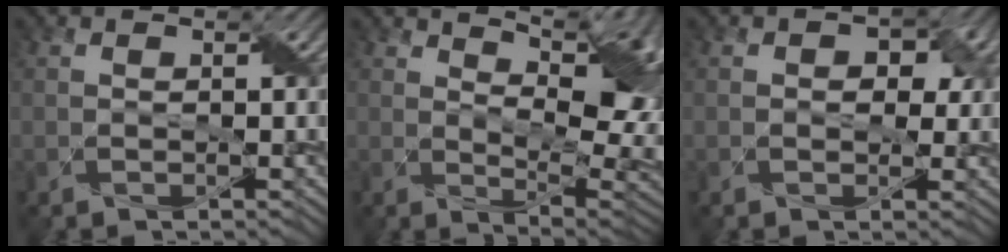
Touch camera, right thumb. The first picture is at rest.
{"total": 13.5, "force": [4.5, 6.3, 11.1], "torque": [-0.156, 0.030, 0.074]}
{"total": 4.3, "force": [0.9, 3.2, 2.6], "torque": [-0.033, -0.007, 0.005]}